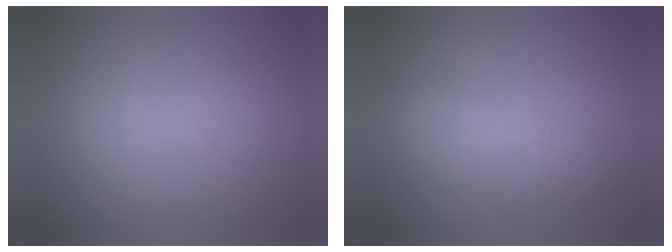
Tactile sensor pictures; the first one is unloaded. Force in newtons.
{"total": 3.4}